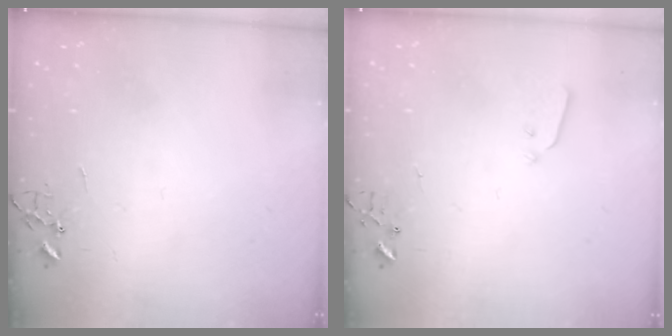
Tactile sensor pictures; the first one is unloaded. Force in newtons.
{"total": 3.6, "press": 3.6, "slide": 0.2}